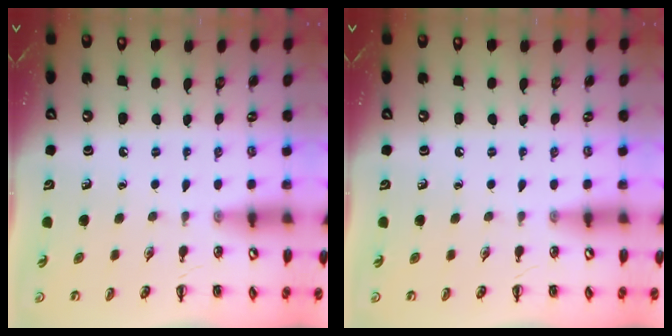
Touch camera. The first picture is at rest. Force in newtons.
{"total": 0.0}